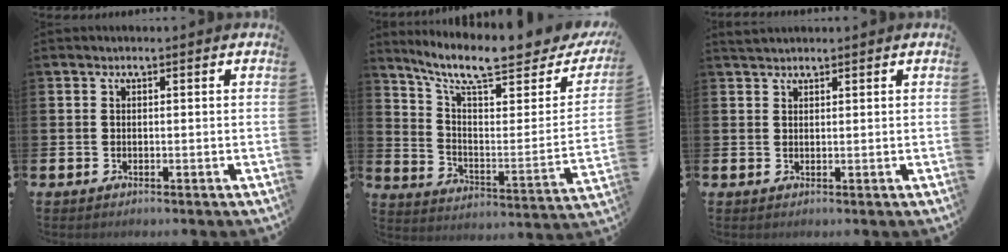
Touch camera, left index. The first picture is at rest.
{"total": 10.4, "force": [8.5, 2.5, 5.5], "torque": [-0.121, -0.067, 0.141]}
{"total": 1.5, "force": [1.4, 0.4, 0.2], "torque": [0.004, -0.001, 0.025]}